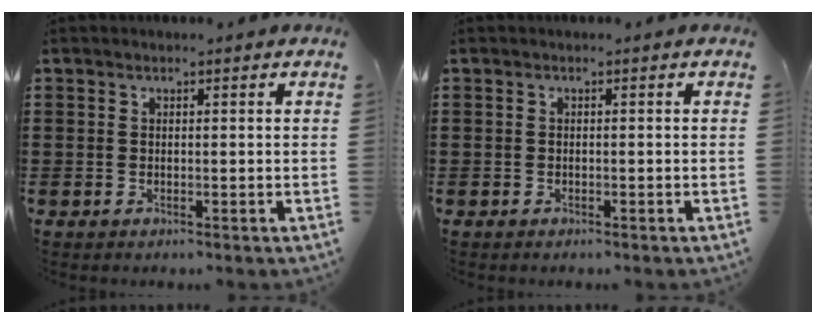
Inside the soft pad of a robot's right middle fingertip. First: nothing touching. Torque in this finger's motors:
{"motor_torque": [0.17, -0.06, 0.00, 0.00]}